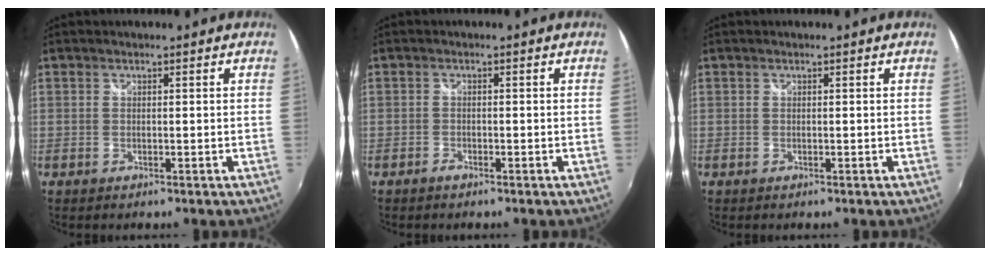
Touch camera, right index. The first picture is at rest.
{"total": 1.1, "force": [-0.9, 0.4, 0.3], "torque": [-0.006, -0.002, -0.020]}
{"total": 0.0}